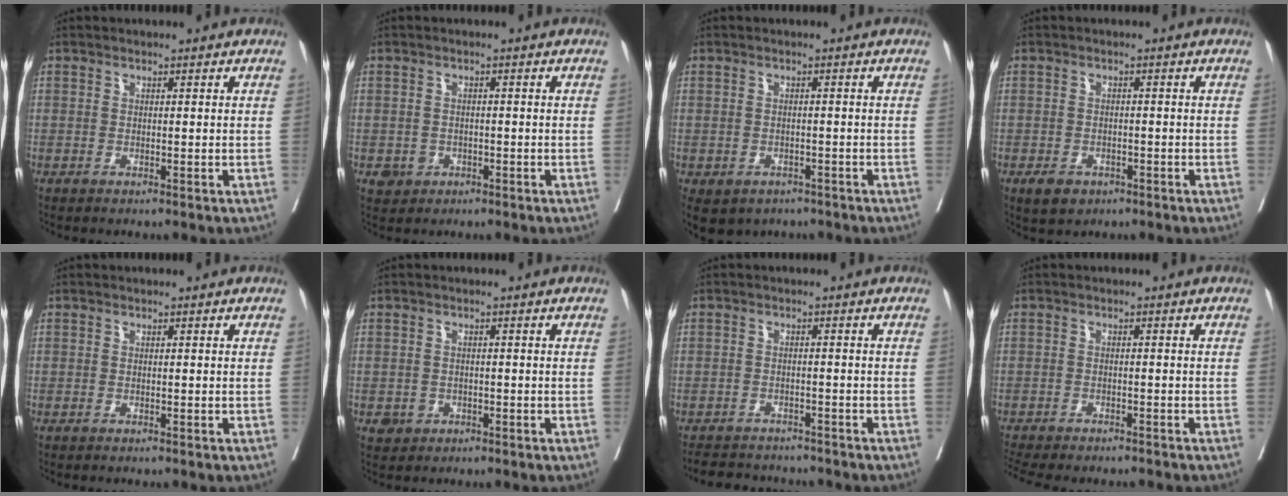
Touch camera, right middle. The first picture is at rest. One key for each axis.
{"total": 2.6, "fx": -1.0, "fy": 2.4, "fz": 0.5, "tx": -0.001, "ty": 0.007, "tz": -0.010}
{"total": 7.5, "fx": -4.9, "fy": 5.2, "fz": 2.2, "tx": -0.047, "ty": 0.003, "tz": -0.061}
{"total": 3.4, "fx": -2.1, "fy": 2.2, "fz": 1.5, "tx": -0.024, "ty": 0.000, "tz": -0.025}
{"total": 0.0}
{"total": 2.3, "fx": -0.9, "fy": 2.1, "fz": 0.4, "tx": 0.000, "ty": 0.007, "tz": -0.009}
{"total": 7.2, "fx": -6.8, "fy": 2.1, "fz": 1.2, "tx": -0.013, "ty": 0.003, "tz": -0.095}
{"total": 10.7, "fx": -9.7, "fy": 2.3, "fz": 4.1, "tx": -0.071, "ty": -0.008, "tz": -0.131}